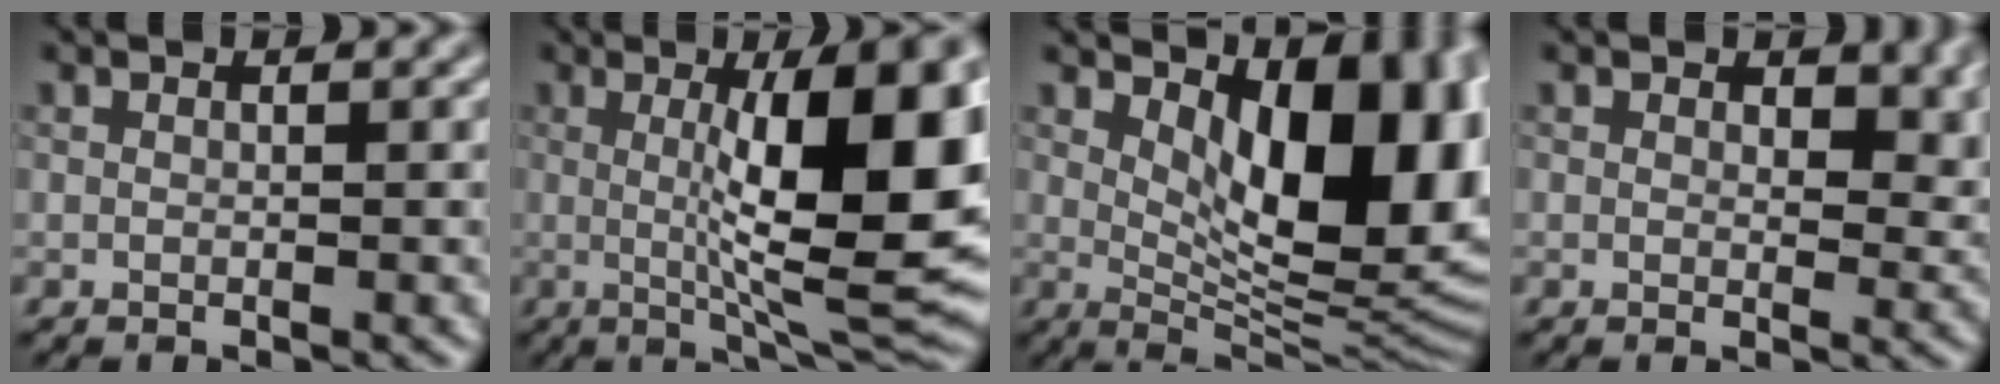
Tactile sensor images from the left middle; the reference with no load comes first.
{"total": 13.3, "force": [1.2, 3.3, 12.8], "torque": [-0.172, 0.001, 0.022]}
{"total": 12.6, "force": [3.4, 6.0, 10.6], "torque": [-0.127, -0.011, 0.062]}
{"total": 3.1, "force": [1.2, 1.9, 2.1], "torque": [-0.028, -0.007, 0.016]}